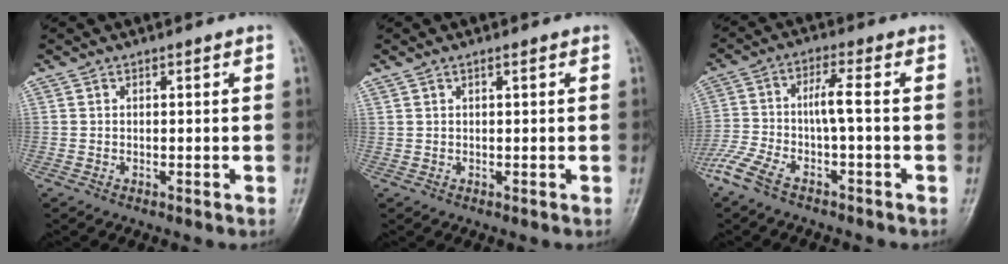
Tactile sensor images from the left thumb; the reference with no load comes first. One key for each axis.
{"total": 1.1, "fx": 0.7, "fy": 0.1, "fz": 0.8, "tx": -0.019, "ty": 0.008, "tz": 0.016}
{"total": 8.9, "fx": -3.9, "fy": 1.0, "fz": 7.9, "tx": -0.194, "ty": 0.023, "tz": -0.076}